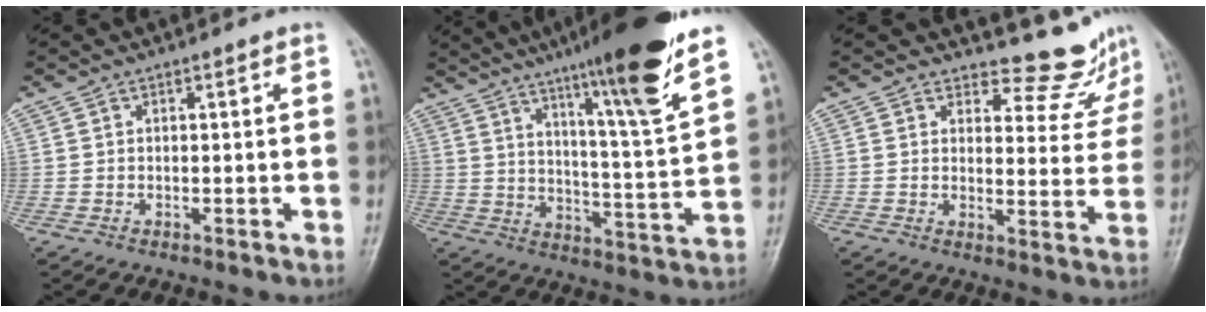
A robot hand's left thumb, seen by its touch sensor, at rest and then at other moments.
{"total": 19.2, "force": [13.0, 0.4, 14.1], "torque": [-0.199, -0.062, 0.195]}
{"total": 8.7, "force": [8.4, 2.4, 0.1], "torque": [0.034, -0.089, 0.091]}